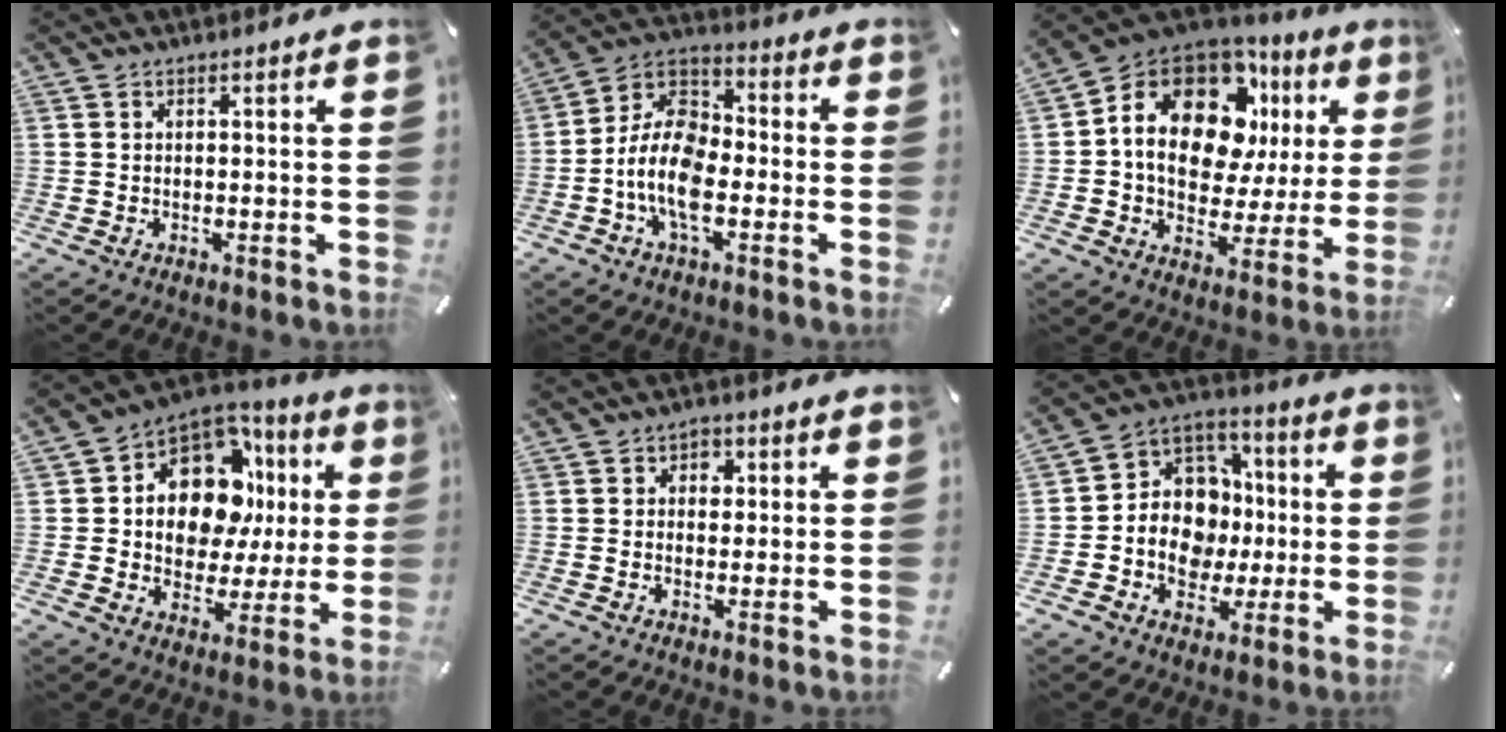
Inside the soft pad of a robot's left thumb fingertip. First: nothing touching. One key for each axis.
{"total": 13.0, "fx": -5.0, "fy": 7.7, "fz": 9.2, "tx": -0.204, "ty": 0.013, "tz": -0.099}
{"total": 18.5, "fx": 6.3, "fy": 12.3, "fz": 12.3, "tx": -0.213, "ty": -0.034, "tz": 0.108}
{"total": 15.1, "fx": 4.4, "fy": 11.0, "fz": 9.4, "tx": -0.157, "ty": -0.030, "tz": 0.081}
{"total": 2.9, "fx": 0.3, "fy": 2.4, "fz": 1.6, "tx": -0.010, "ty": 0.000, "tz": -0.003}
{"total": 13.4, "fx": -1.3, "fy": 12.2, "fz": 5.3, "tx": -0.090, "ty": -0.008, "tz": -0.011}